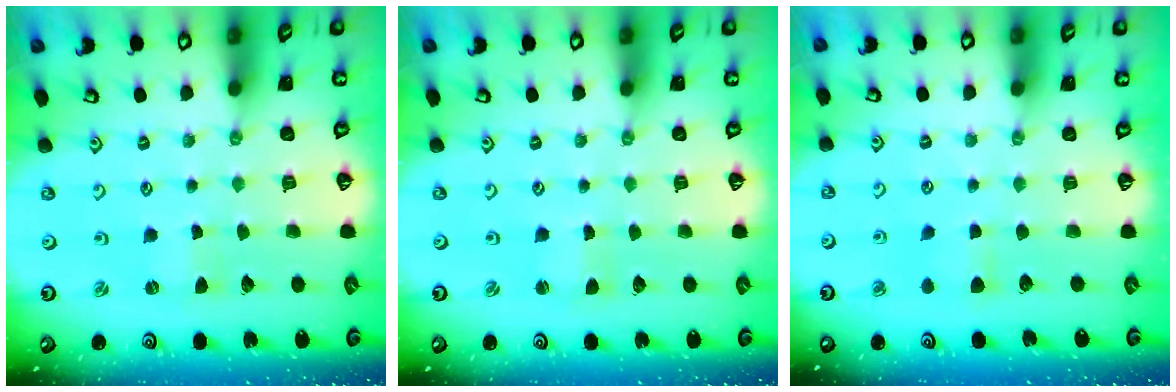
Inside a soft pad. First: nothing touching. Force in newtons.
{"total": 1.2, "press": 1.2, "slide": 0.0}
{"total": 5.0, "press": 4.9, "slide": 0.7}